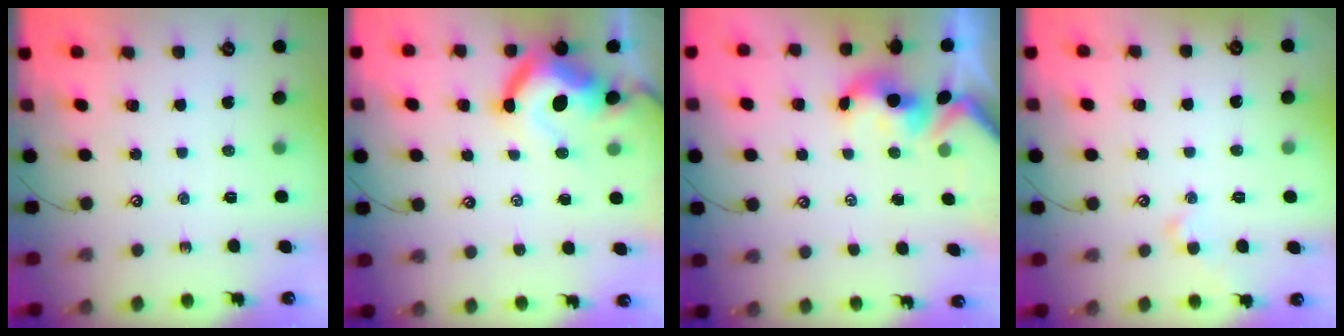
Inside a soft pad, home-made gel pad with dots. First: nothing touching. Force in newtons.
{"total": 11.8, "press": 11.7, "slide": 1.4}
{"total": 1.6, "press": 1.5, "slide": 0.7}
{"total": 1.1, "press": 1.0, "slide": 0.3}